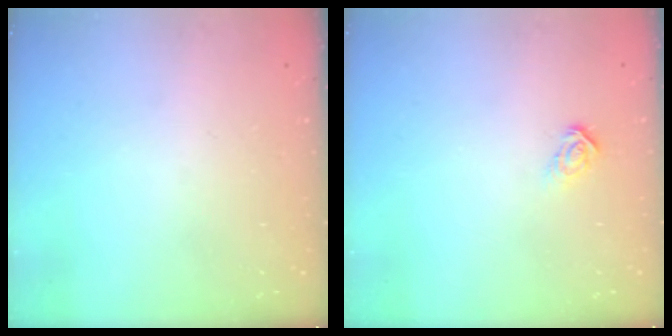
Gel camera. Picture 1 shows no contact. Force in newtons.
{"total": 5.0, "press": 5.0, "slide": 0.2}